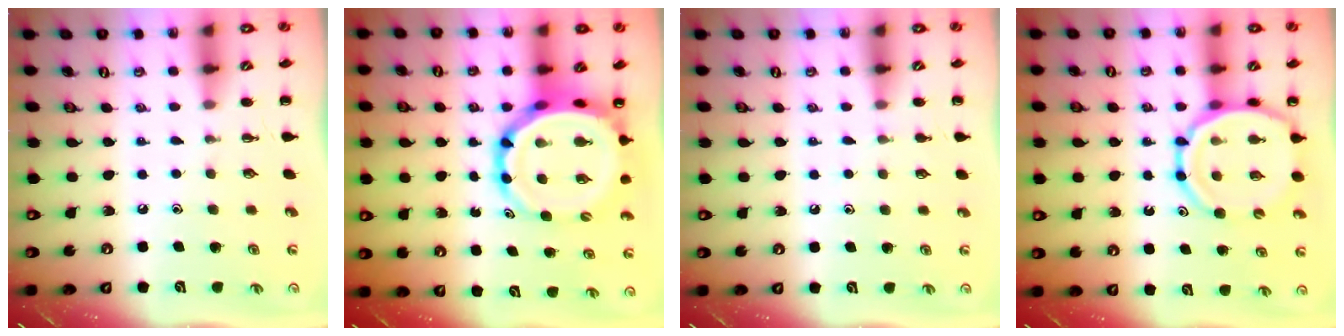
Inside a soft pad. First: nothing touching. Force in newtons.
{"total": 11.7, "press": 11.2, "slide": 3.3}
{"total": 3.6, "press": 3.4, "slide": 1.3}
{"total": 13.4, "press": 13.0, "slide": 3.2}